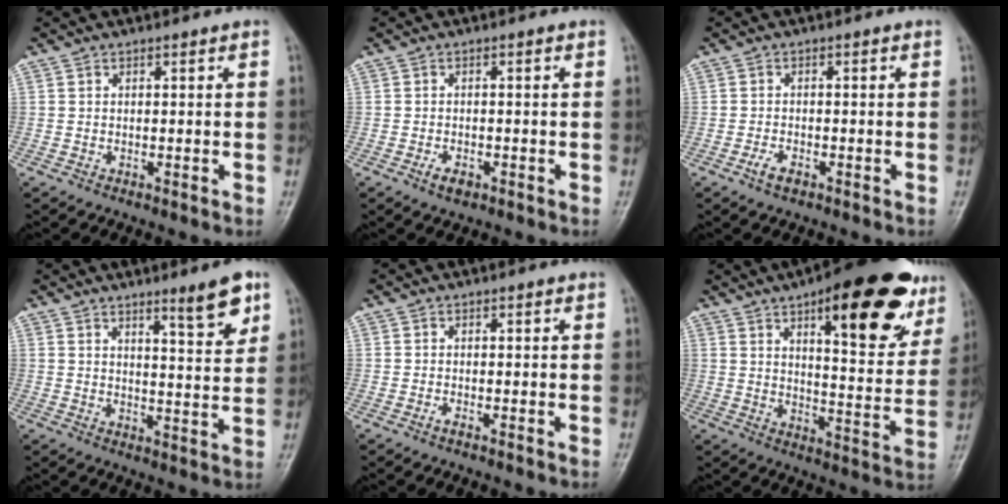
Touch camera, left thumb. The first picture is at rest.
{"total": 2.3, "force": [-1.2, 1.3, 1.5], "torque": [-0.026, 0.001, -0.020]}
{"total": 2.3, "force": [-1.4, 1.1, 1.5], "torque": [-0.034, 0.004, -0.027]}
{"total": 7.8, "force": [5.0, 1.2, 5.9], "torque": [-0.075, -0.037, 0.072]}
{"total": 0.7, "force": [-0.3, 0.2, 0.6], "torque": [-0.010, -0.002, -0.006]}
{"total": 23.4, "force": [12.4, 8.2, 18.0], "torque": [-0.205, -0.037, 0.175]}